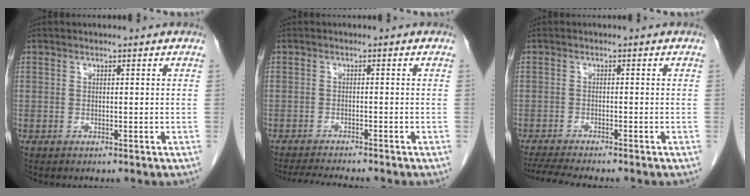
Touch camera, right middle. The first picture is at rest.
{"total": 5.7, "force": [-5.2, 0.1, 2.1], "torque": [-0.033, -0.016, -0.083]}
{"total": 7.1, "force": [-6.3, 0.1, 3.3], "torque": [-0.051, -0.015, -0.101]}